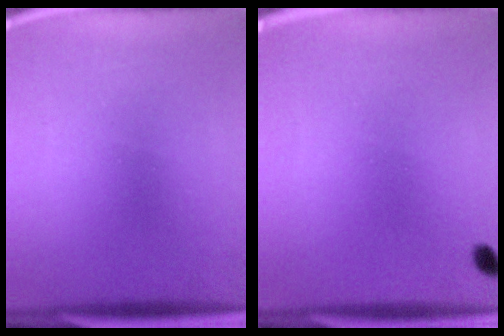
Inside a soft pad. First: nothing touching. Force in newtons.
{"total": 1.2}